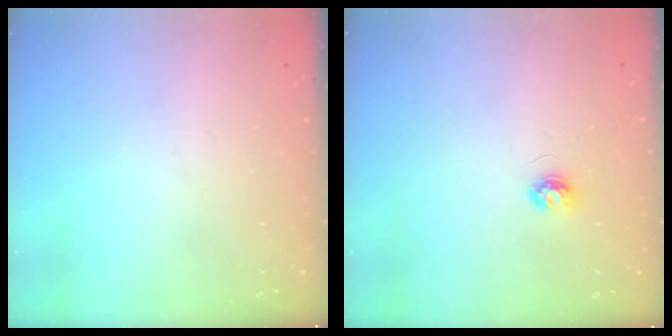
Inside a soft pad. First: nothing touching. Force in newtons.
{"total": 3.7, "press": 3.7, "slide": 0.3}